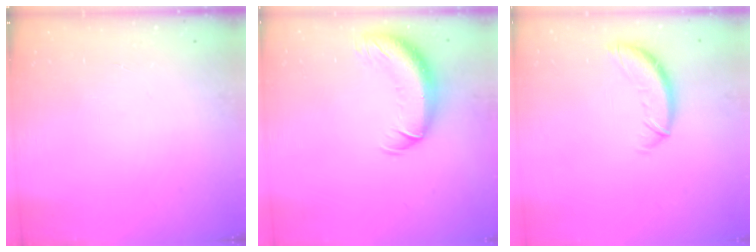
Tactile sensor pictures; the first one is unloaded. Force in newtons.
{"total": 13.5, "press": 13.2, "slide": 2.9}
{"total": 10.5, "press": 10.5, "slide": 0.7}